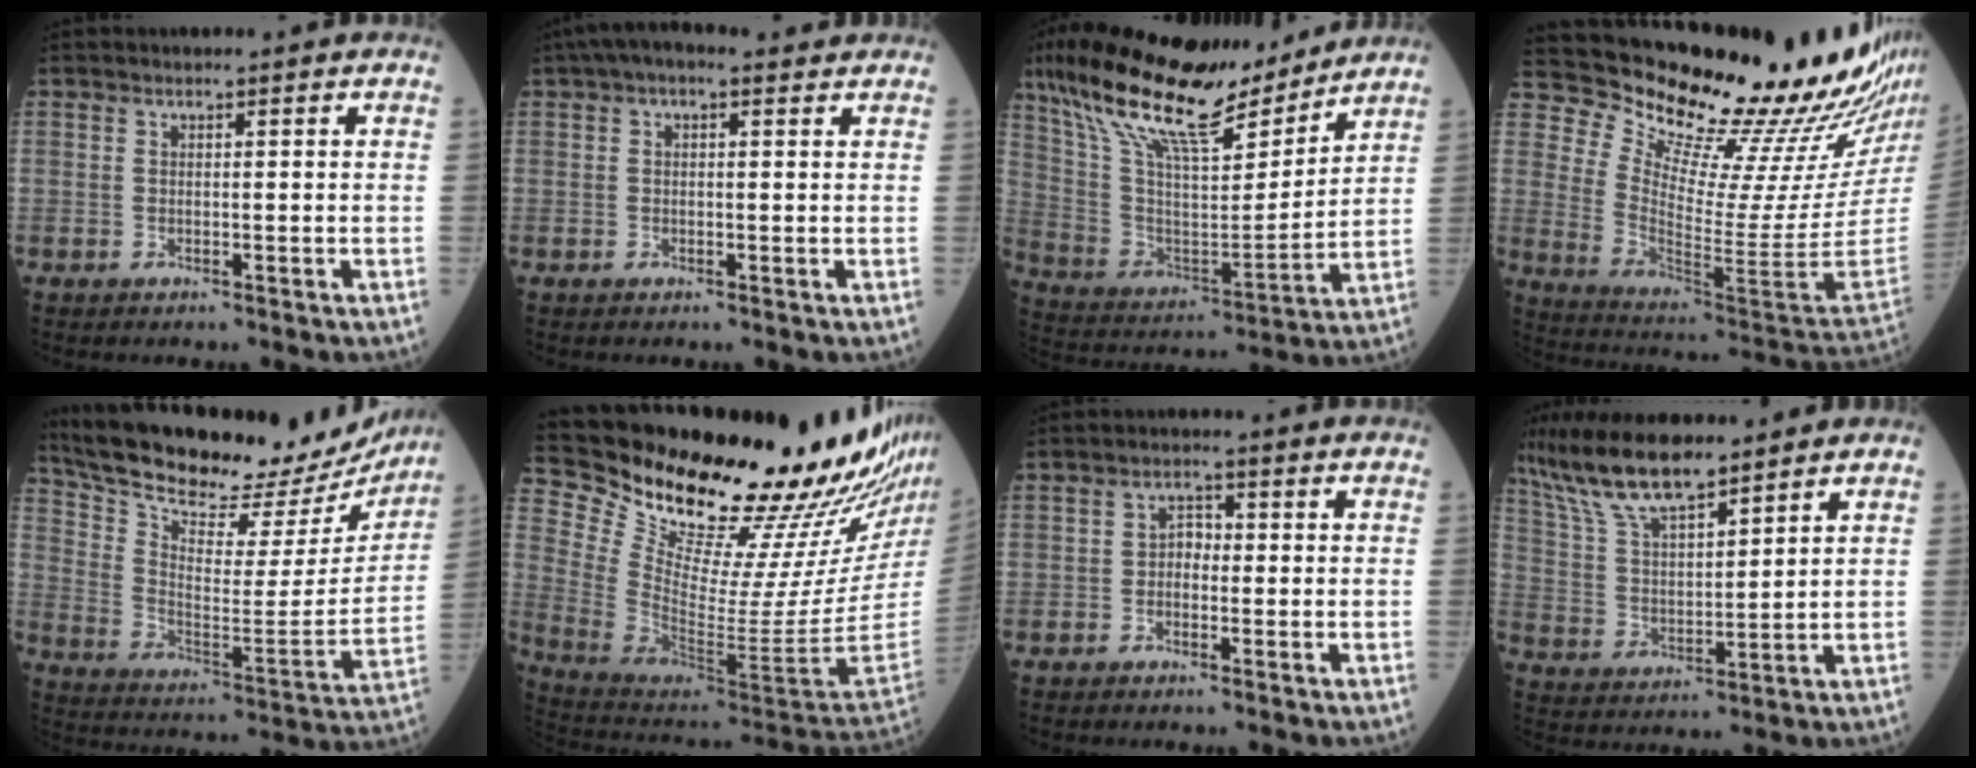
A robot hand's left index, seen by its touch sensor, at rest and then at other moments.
{"total": 4.7, "force": [2.6, 2.1, 3.3], "torque": [-0.058, 0.041, 0.034]}
{"total": 21.3, "force": [16.4, 4.9, 12.7], "torque": [-0.234, 0.019, 0.292]}
{"total": 27.4, "force": [24.0, 1.4, 13.2], "torque": [-0.211, -0.129, 0.323]}
{"total": 27.6, "force": [24.7, 7.3, 9.9], "torque": [-0.175, -0.047, 0.335]}
{"total": 30.4, "force": [25.9, 1.3, 15.7], "torque": [-0.255, -0.123, 0.374]}
{"total": 2.3, "force": [-1.0, 1.5, 1.4], "torque": [-0.013, 0.006, -0.026]}
{"total": 11.9, "force": [9.6, 2.5, 6.6], "torque": [-0.138, 0.011, 0.183]}